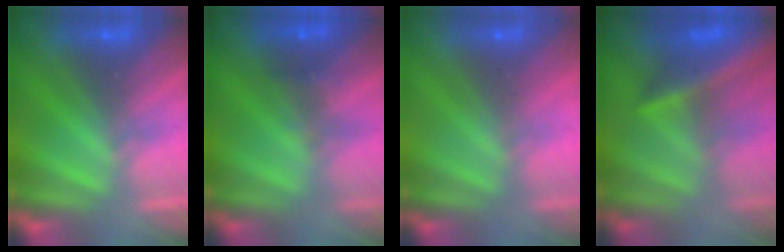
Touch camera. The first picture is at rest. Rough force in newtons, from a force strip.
{"total": 4.0}
{"total": 2.9}
{"total": 7.4}